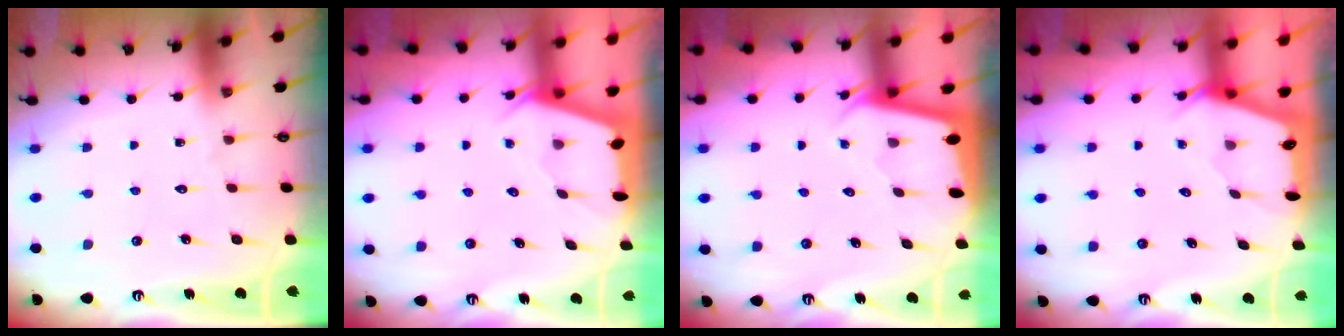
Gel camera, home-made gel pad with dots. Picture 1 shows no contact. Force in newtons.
{"total": 2.0, "press": 2.0, "slide": 0.3}
{"total": 1.9, "press": 1.9, "slide": 0.1}
{"total": 2.3, "press": 2.2, "slide": 0.3}